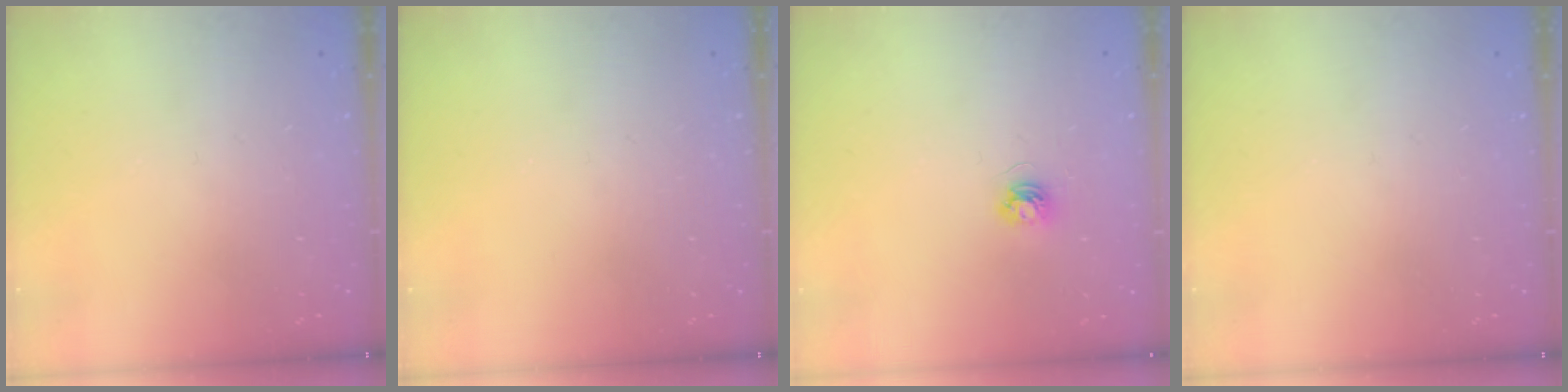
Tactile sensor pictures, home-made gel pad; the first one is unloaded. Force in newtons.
{"total": 0.0}
{"total": 3.9, "press": 3.9, "slide": 0.4}
{"total": 0.0}